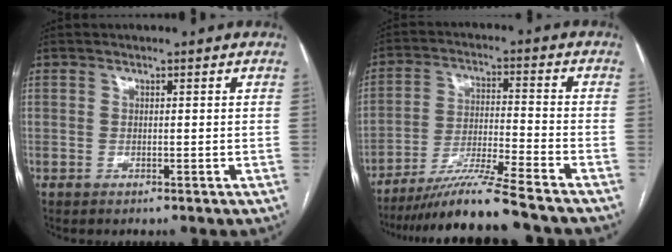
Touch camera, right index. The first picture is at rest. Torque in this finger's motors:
{"motor_torque": [1.08, -1.06, 0.70, 0.16]}